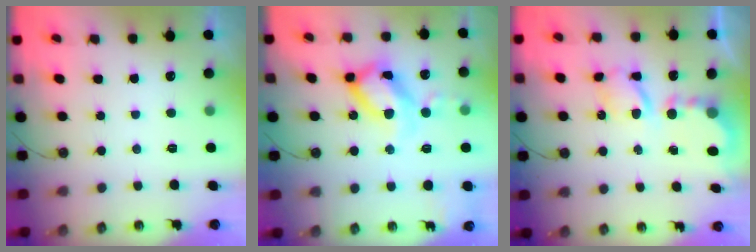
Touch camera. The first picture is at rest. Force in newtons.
{"total": 20.3, "press": 20.2, "slide": 1.8}
{"total": 7.0, "press": 7.0, "slide": 0.3}